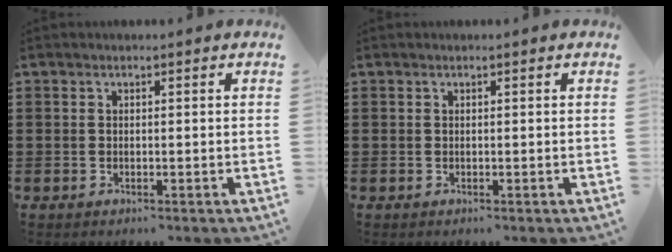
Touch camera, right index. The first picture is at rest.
{"total": 0.0}